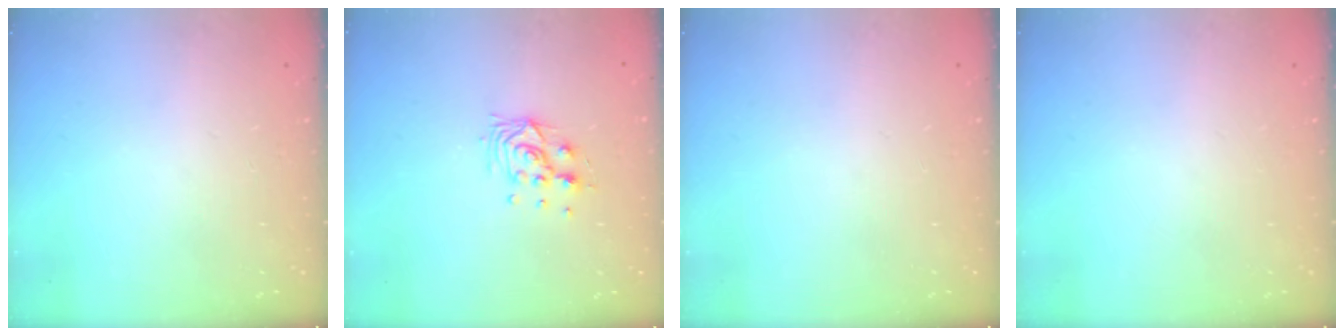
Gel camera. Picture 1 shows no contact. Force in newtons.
{"total": 8.3, "press": 8.3, "slide": 0.7}
{"total": 0.0}
{"total": 0.0}